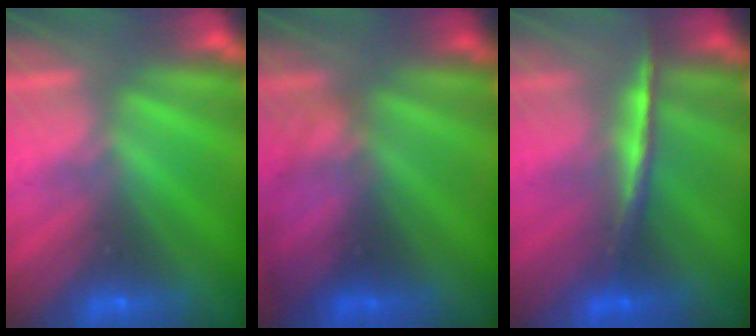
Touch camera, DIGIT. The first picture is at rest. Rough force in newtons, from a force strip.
{"total": 2.3}
{"total": 1.9}